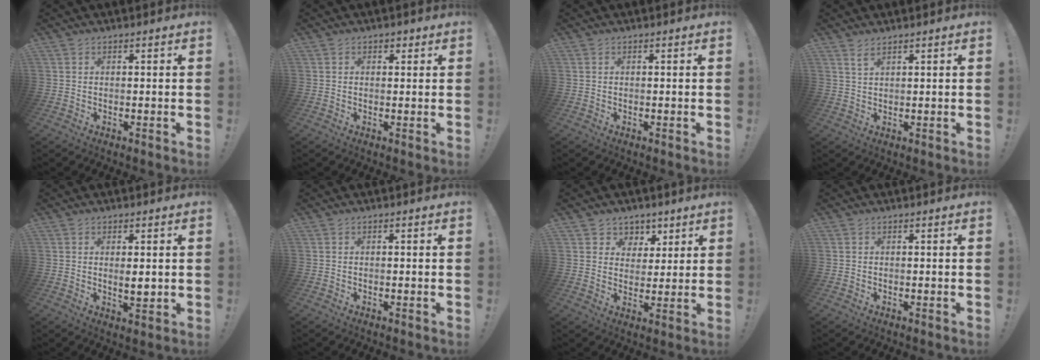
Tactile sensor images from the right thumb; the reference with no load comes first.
{"total": 1.4, "force": [0.7, 1.1, 0.5], "torque": [0.005, -0.004, 0.010]}
{"total": 0.0}
{"total": 2.6, "force": [1.8, 0.8, 1.8], "torque": [-0.037, -0.004, 0.033]}
{"total": 3.6, "force": [0.5, 1.4, 3.3], "torque": [-0.037, -0.010, 0.005]}
{"total": 0.0}
{"total": 6.4, "force": [3.1, 5.6, 0.2], "torque": [0.011, -0.029, 0.061]}
{"total": 0.0}